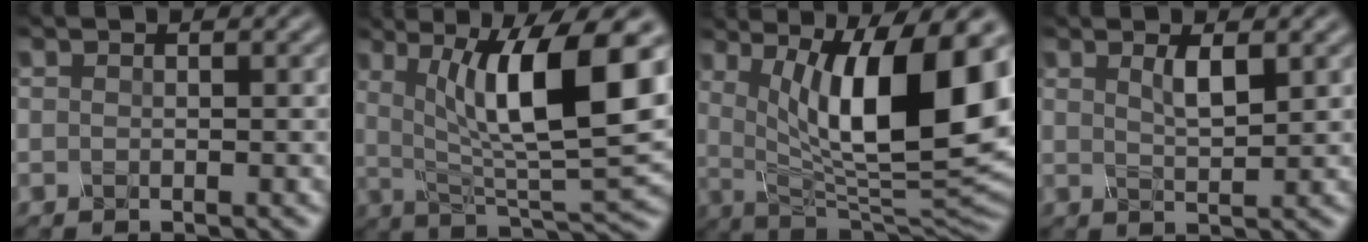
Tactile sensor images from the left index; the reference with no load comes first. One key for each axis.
{"total": 11.6, "fx": 2.9, "fy": 2.7, "fz": 10.9, "tx": -0.164, "ty": -0.003, "tz": 0.053}
{"total": 14.1, "fx": 3.4, "fy": 4.2, "fz": 13.0, "tx": -0.179, "ty": -0.012, "tz": 0.056}
{"total": 2.2, "fx": 1.1, "fy": 0.5, "fz": 1.8, "tx": -0.032, "ty": -0.001, "tz": 0.020}